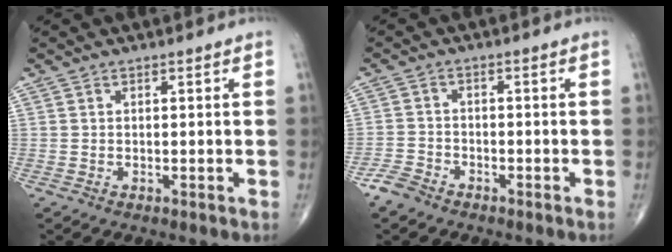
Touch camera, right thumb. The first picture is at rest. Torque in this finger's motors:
{"motor_torque": [3.22, 1.78, -0.08, -0.75, -0.04]}